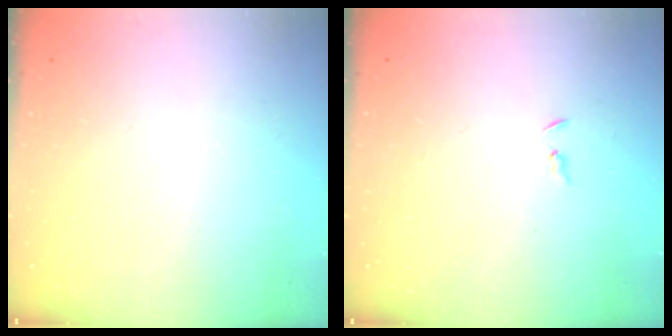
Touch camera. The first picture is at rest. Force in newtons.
{"total": 2.1, "press": 2.1, "slide": 0.3}